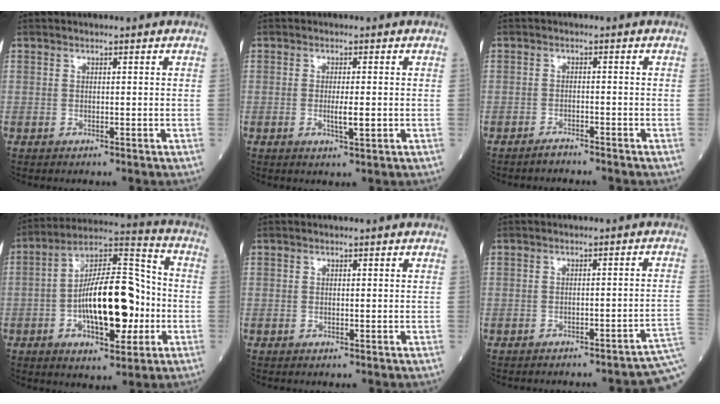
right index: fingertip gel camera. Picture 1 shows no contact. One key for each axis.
{"total": 3.3, "fx": -0.5, "fy": 0.7, "fz": 3.2, "tx": -0.060, "ty": -0.004, "tz": -0.005}
{"total": 2.7, "fx": -2.6, "fy": 0.5, "fz": 0.7, "tx": -0.020, "ty": -0.006, "tz": -0.039}
{"total": 18.3, "fx": -3.2, "fy": 6.8, "fz": 16.7, "tx": -0.296, "ty": 0.026, "tz": -0.047}
{"total": 0.0}
{"total": 11.0, "fx": -8.1, "fy": 3.5, "fz": 6.6, "tx": -0.064, "ty": 0.026, "tz": -0.094}